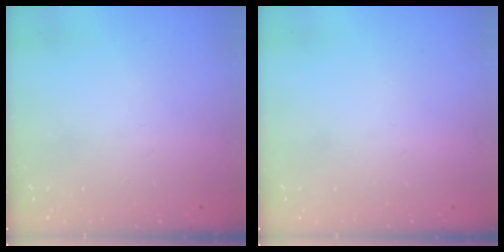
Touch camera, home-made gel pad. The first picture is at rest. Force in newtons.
{"total": 0.0}